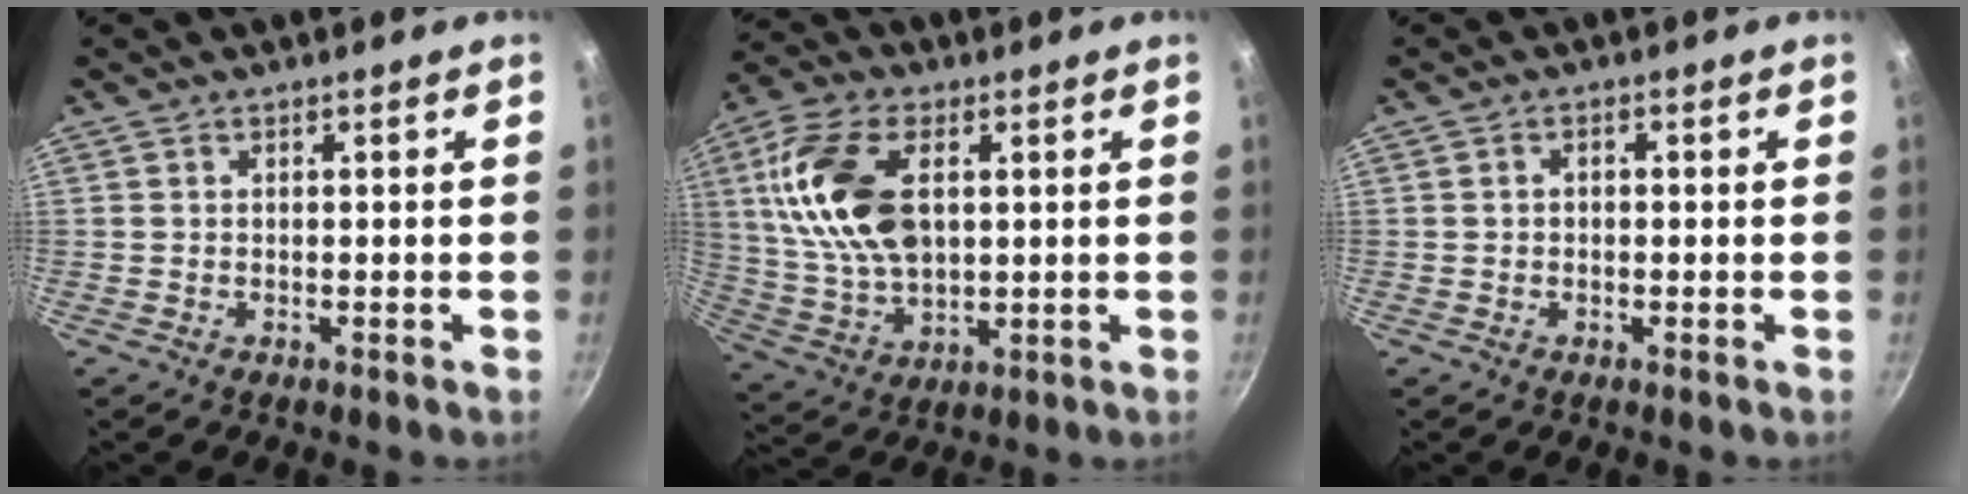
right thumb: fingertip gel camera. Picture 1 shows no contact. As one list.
[{"total": 17.4, "force": [4.0, 10.2, 13.5], "torque": [-0.248, -0.005, 0.082]}, {"total": 1.1, "force": [-0.2, 0.9, 0.7], "torque": [-0.013, 0.008, -0.004]}]